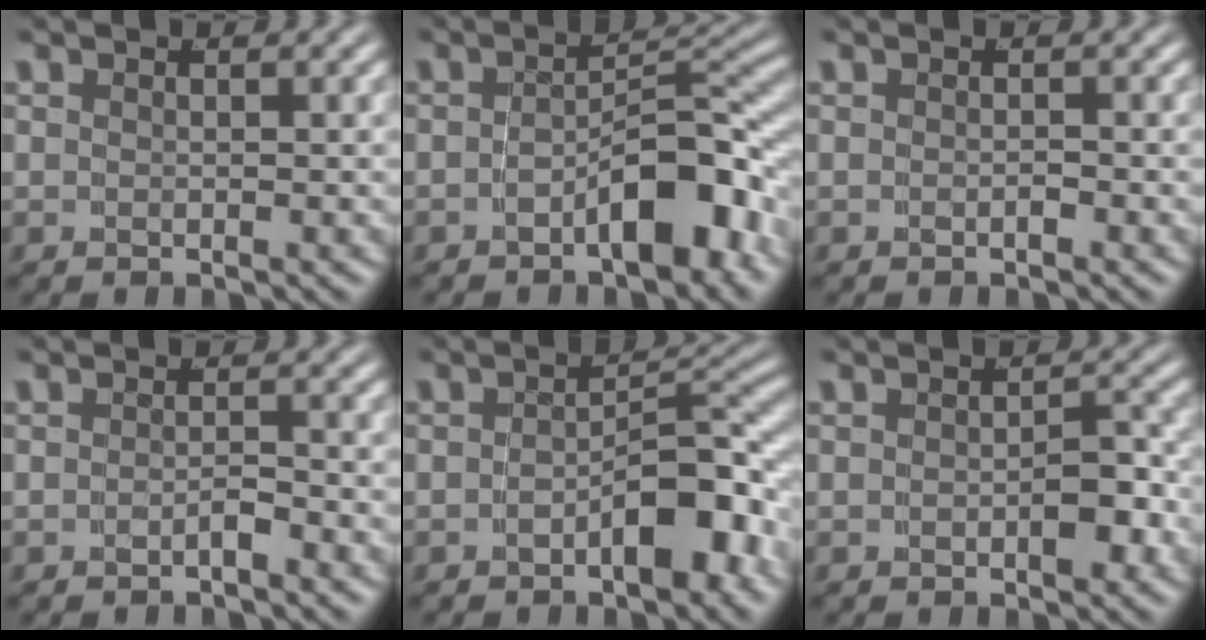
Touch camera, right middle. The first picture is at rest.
{"total": 5.5, "force": [-3.0, 1.8, 4.3], "torque": [-0.053, -0.005, -0.042]}
{"total": 0.5, "force": [-0.5, -0.2, 0.2], "torque": [0.001, -0.001, -0.007]}
{"total": 1.2, "force": [-1.0, -0.2, 0.6], "torque": [-0.001, -0.001, -0.017]}
{"total": 4.6, "force": [-2.2, 1.6, 3.8], "torque": [-0.043, 0.001, -0.032]}
{"total": 2.3, "force": [-0.8, 0.9, 1.9], "torque": [-0.020, -0.003, -0.012]}